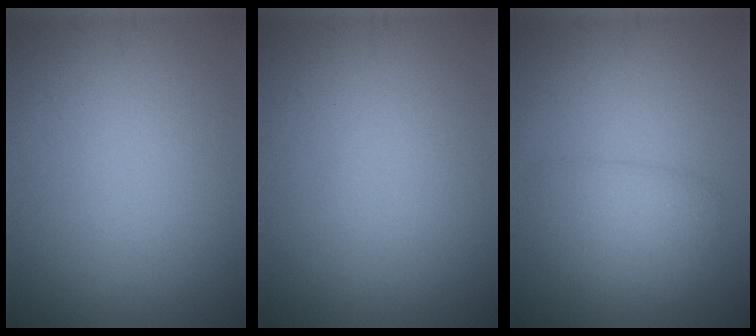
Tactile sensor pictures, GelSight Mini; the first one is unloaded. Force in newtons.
{"total": 0.0}
{"total": 2.9, "press": 2.9, "slide": 0.2}